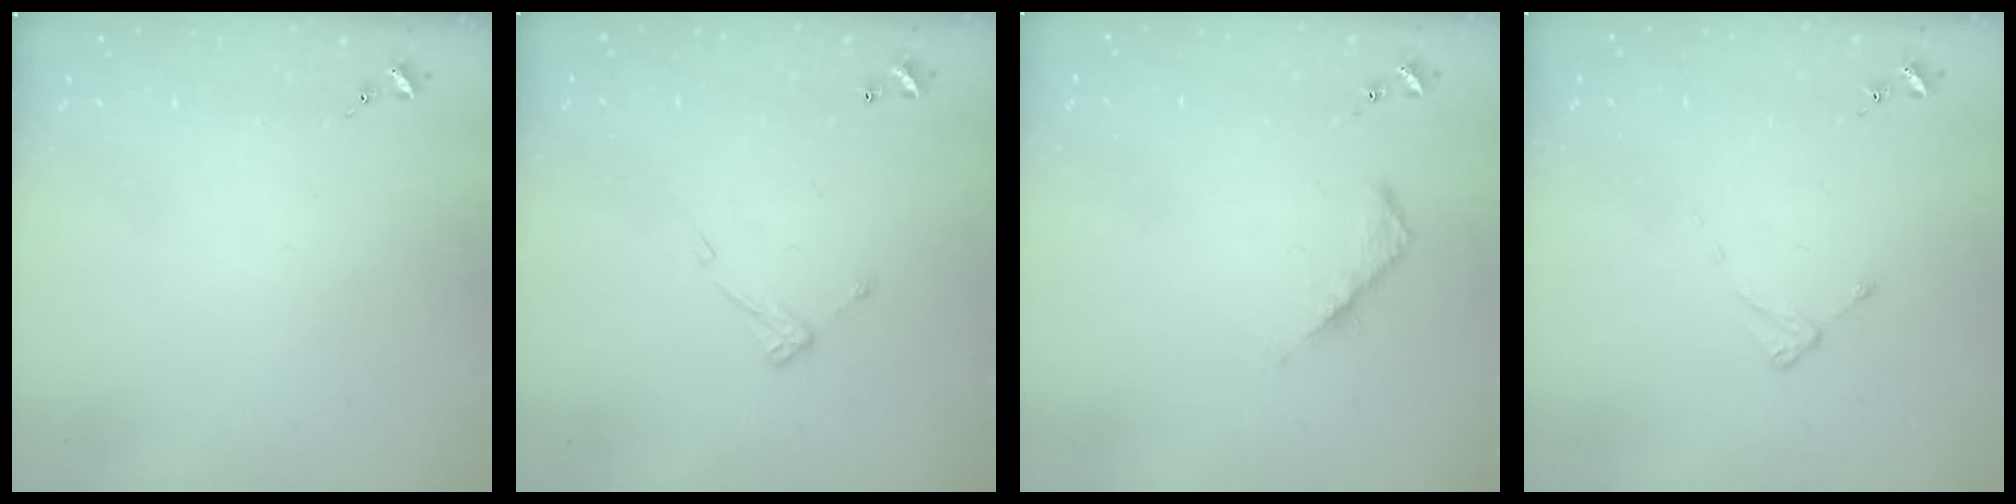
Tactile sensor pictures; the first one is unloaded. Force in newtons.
{"total": 7.7, "press": 7.7, "slide": 0.2}
{"total": 4.2, "press": 4.2, "slide": 0.5}
{"total": 2.0, "press": 1.9, "slide": 0.4}